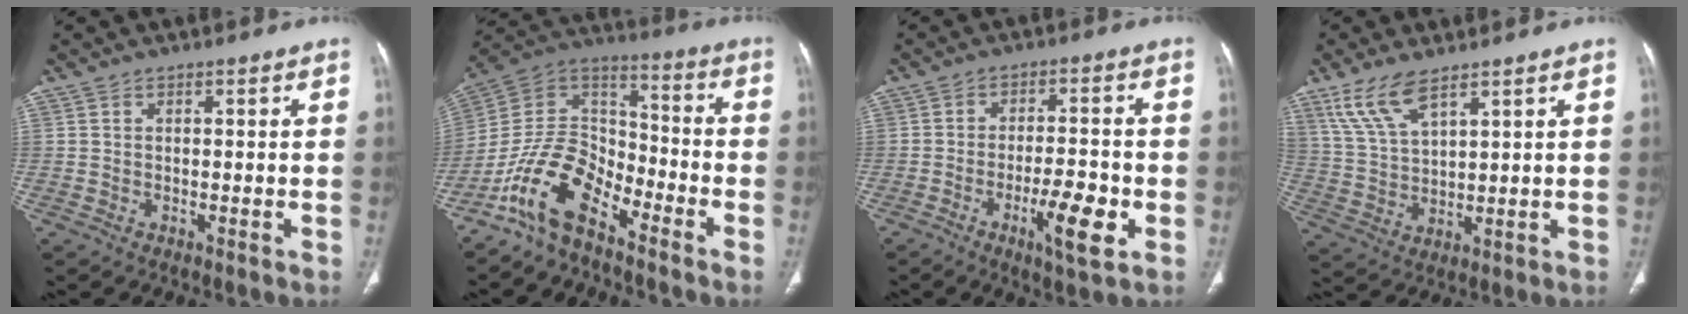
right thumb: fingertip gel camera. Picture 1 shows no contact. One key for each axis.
{"total": 13.8, "fx": -9.5, "fy": 6.6, "fz": 7.5, "tx": -0.122, "ty": 0.087, "tz": -0.194}
{"total": 8.8, "fx": -3.4, "fy": 2.1, "fz": 7.8, "tx": -0.126, "ty": 0.010, "tz": -0.052}
{"total": 8.7, "fx": 6.0, "fy": 2.8, "fz": 5.7, "tx": -0.117, "ty": -0.020, "tz": 0.133}